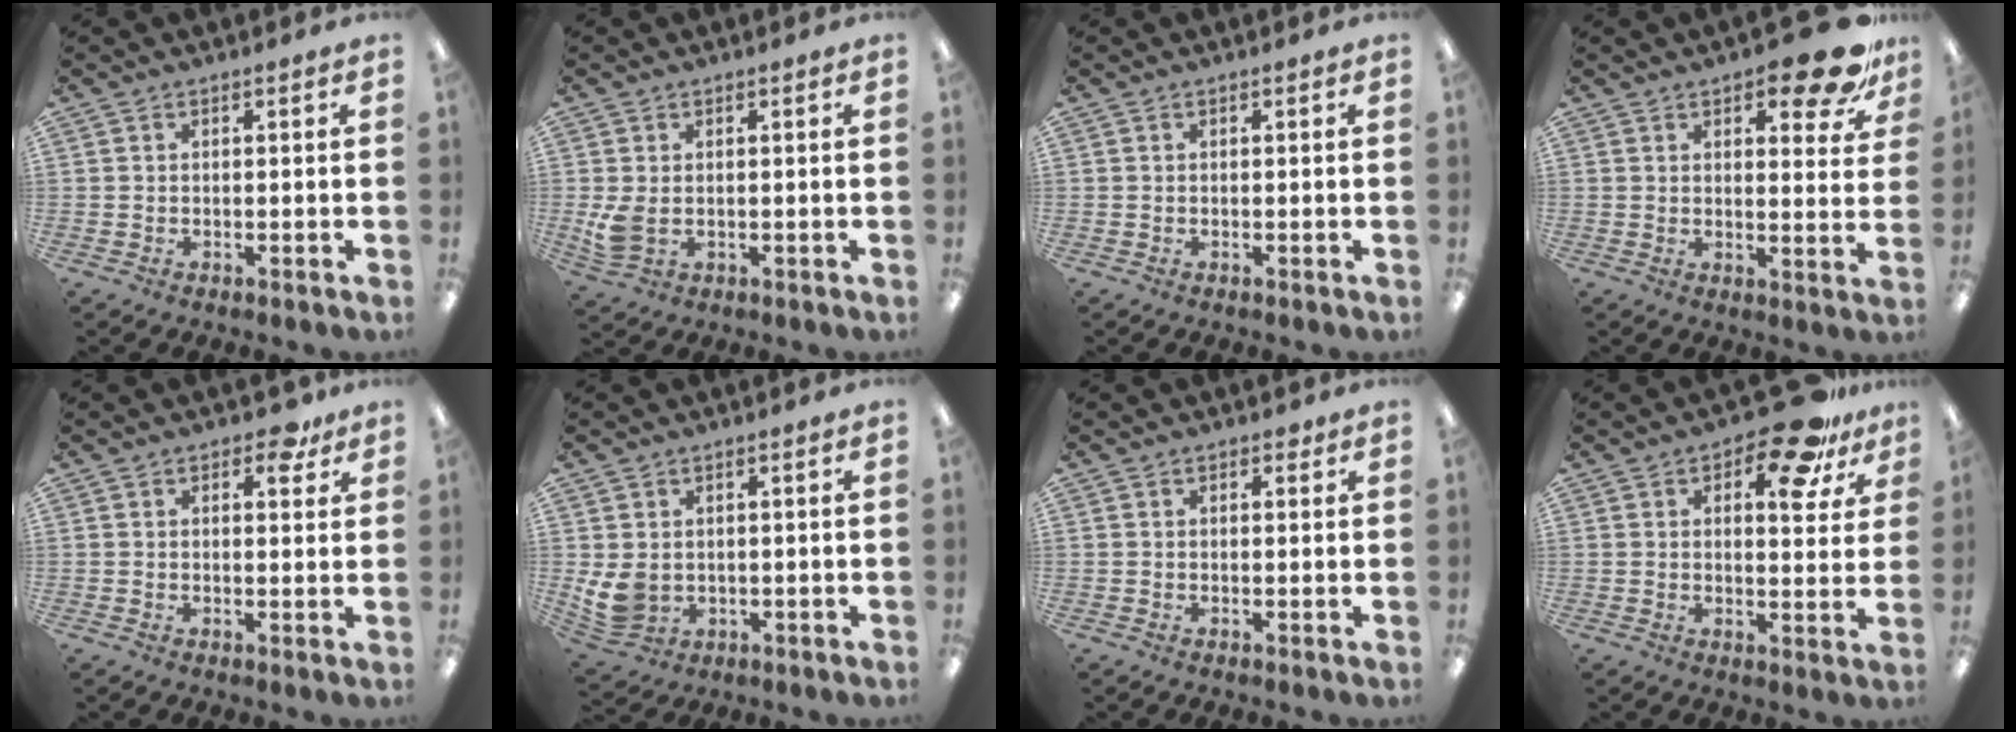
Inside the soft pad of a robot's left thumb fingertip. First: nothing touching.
{"total": 4.7, "force": [0.2, 3.3, 3.4], "torque": [-0.069, -0.007, -0.001]}
{"total": 0.0}
{"total": 14.0, "force": [9.0, 4.8, 9.6], "torque": [-0.114, -0.054, 0.144]}
{"total": 4.9, "force": [2.8, 2.6, 3.1], "torque": [-0.028, -0.007, 0.042]}
{"total": 6.7, "force": [0.7, 5.3, 4.1], "torque": [-0.093, -0.002, 0.017]}
{"total": 1.2, "force": [0.7, 0.7, 0.7], "torque": [0.001, -0.005, 0.009]}
{"total": 14.3, "force": [8.6, 6.1, 9.6], "torque": [-0.115, -0.048, 0.140]}